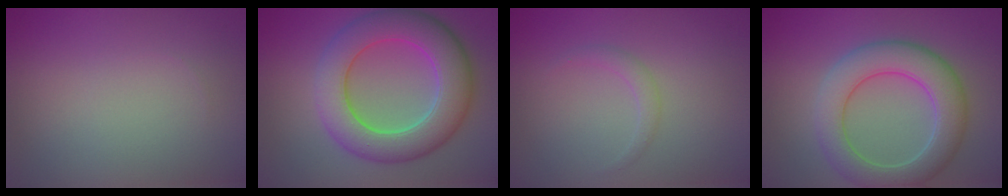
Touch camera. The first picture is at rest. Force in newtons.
{"total": 8.5, "press": 8.4, "slide": 0.4}
{"total": 1.1, "press": 1.1, "slide": 0.1}
{"total": 6.4, "press": 6.4, "slide": 0.6}